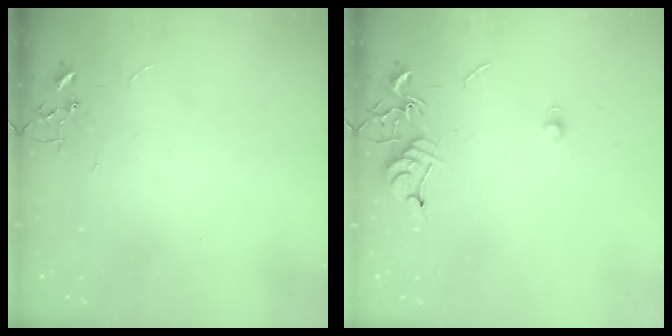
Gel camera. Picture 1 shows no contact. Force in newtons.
{"total": 7.8, "press": 7.7, "slide": 1.0}